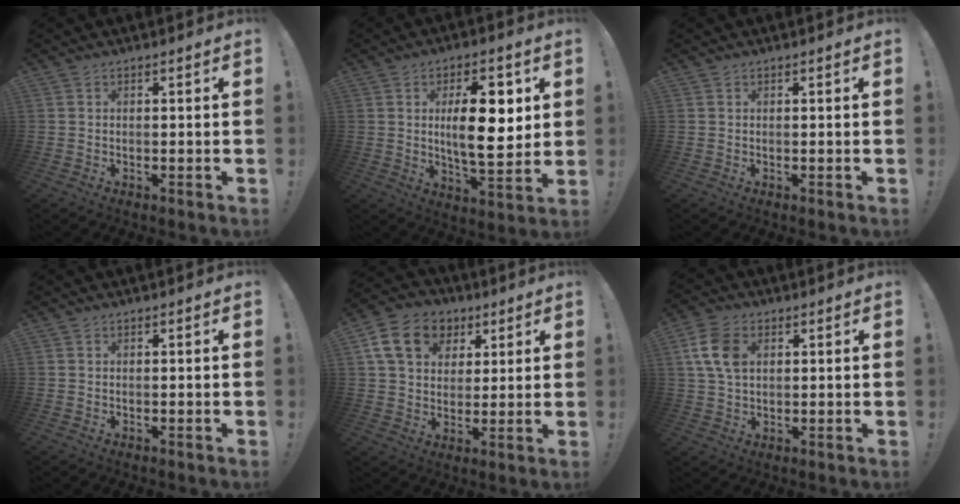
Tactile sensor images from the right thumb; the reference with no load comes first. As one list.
[{"total": 15.2, "force": [2.6, 6.1, 13.7], "torque": [-0.205, -0.010, 0.035]}, {"total": 0.0}, {"total": 0.0}, {"total": 15.3, "force": [5.9, 12.0, 7.5], "torque": [-0.106, -0.016, 0.119]}, {"total": 10.4, "force": [2.9, 7.1, 7.0], "torque": [-0.139, 0.006, 0.057]}]